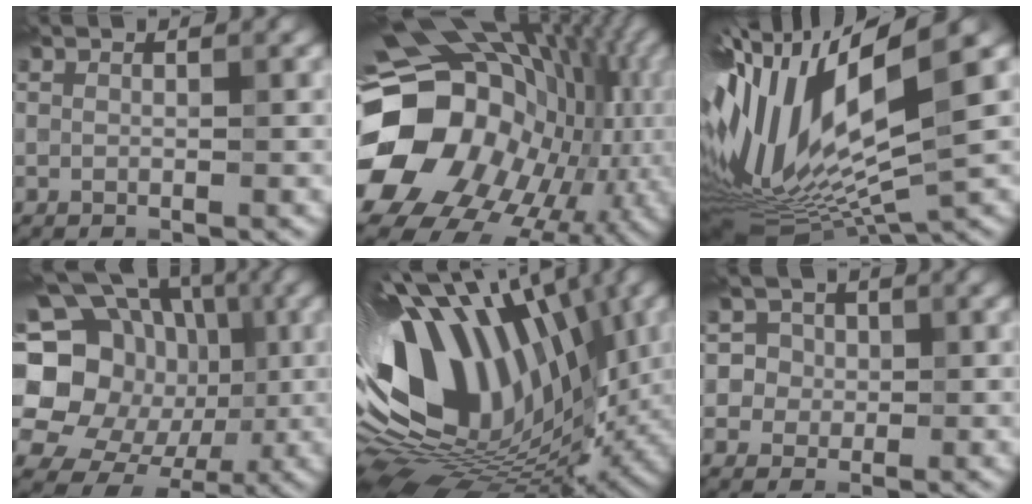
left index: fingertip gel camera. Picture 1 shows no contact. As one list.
[{"total": 20.6, "force": [0.3, 15.9, 13.0], "torque": [-0.251, -0.022, 0.031]}, {"total": 15.8, "force": [1.4, 4.6, 15.0], "torque": [-0.307, -0.014, 0.041]}, {"total": 17.8, "force": [-0.2, 15.8, 8.2], "torque": [-0.172, 0.021, -0.023]}, {"total": 16.9, "force": [1.3, 9.6, 13.8], "torque": [-0.244, 0.016, 0.011]}, {"total": 4.4, "force": [1.3, 4.0, 1.3], "torque": [-0.005, 0.020, 0.011]}]